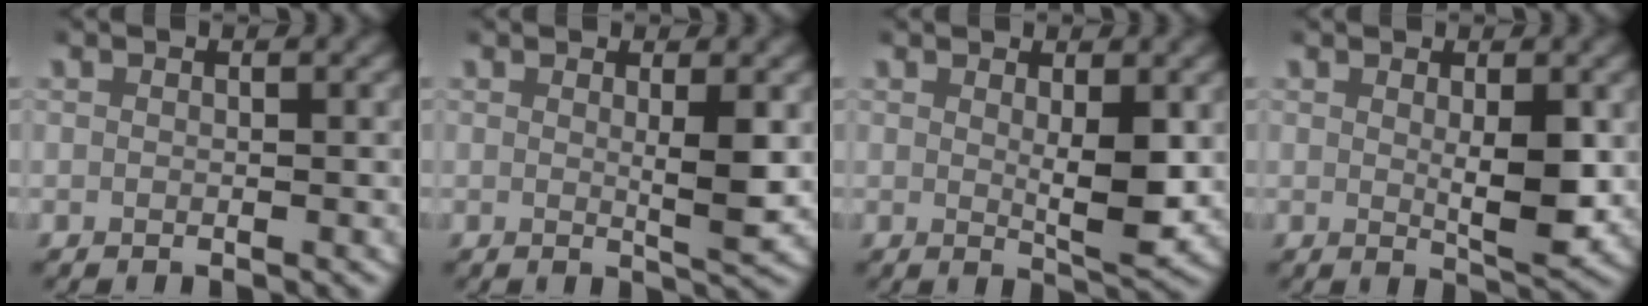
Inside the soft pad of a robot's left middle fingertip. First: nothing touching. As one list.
[{"total": 2.6, "force": [0.7, 0.1, 2.5], "torque": [-0.037, -0.012, 0.013]}, {"total": 3.3, "force": [0.9, 0.8, 3.1], "torque": [-0.048, -0.017, 0.018]}, {"total": 3.5, "force": [0.6, 1.0, 3.3], "torque": [-0.052, -0.016, 0.013]}]